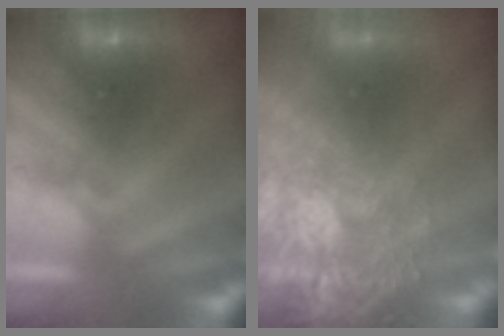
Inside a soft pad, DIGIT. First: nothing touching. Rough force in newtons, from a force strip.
{"total": 6.6}